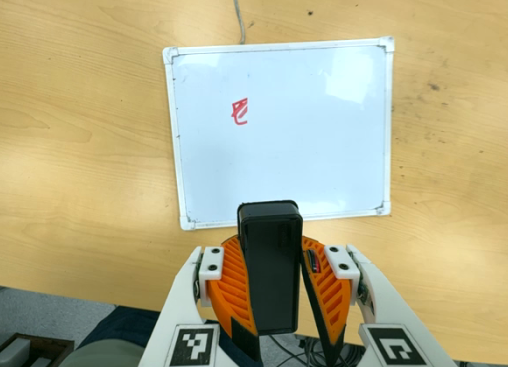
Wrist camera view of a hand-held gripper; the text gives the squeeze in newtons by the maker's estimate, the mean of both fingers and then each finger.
{"total": 10.9, "left": 10.5, "right": 11.2}